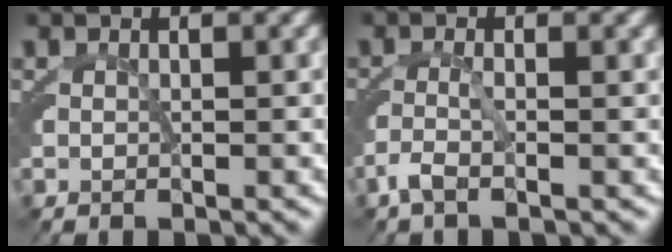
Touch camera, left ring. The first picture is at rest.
{"total": 1.9, "force": [-1.3, 0.5, 1.3], "torque": [-0.041, -0.014, -0.019]}